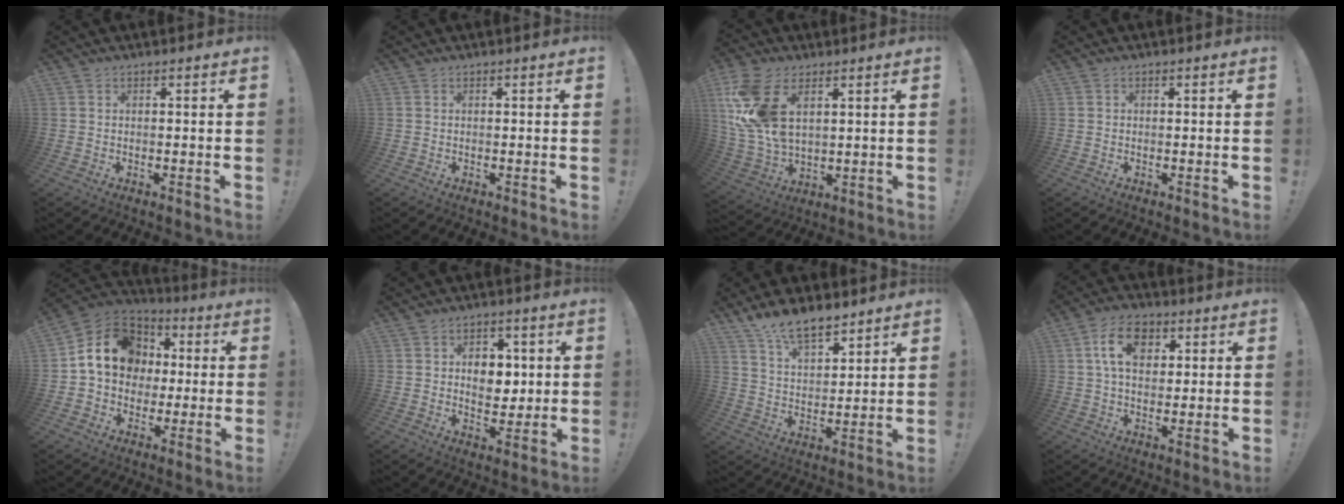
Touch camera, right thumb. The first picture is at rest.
{"total": 0.0}
{"total": 16.6, "force": [6.2, 10.0, 11.8], "torque": [-0.238, -0.025, 0.117]}
{"total": 0.0}
{"total": 16.0, "force": [2.4, 13.5, 8.3], "torque": [-0.117, 0.009, 0.053]}
{"total": 8.2, "force": [1.5, 6.3, 4.9], "torque": [-0.060, -0.002, 0.026]}
{"total": 11.5, "force": [9.1, 4.6, 5.2], "torque": [-0.091, -0.060, 0.171]}
{"total": 11.1, "force": [4.1, 7.4, 7.2], "torque": [-0.110, 0.004, 0.076]}